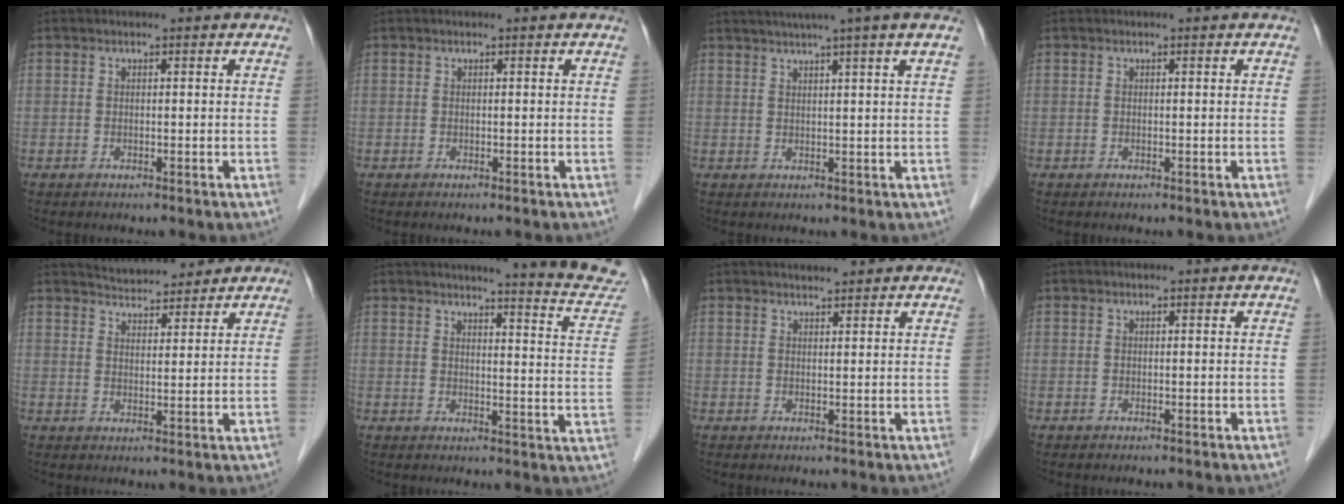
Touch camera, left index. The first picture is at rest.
{"total": 0.5, "force": [-0.4, 0.1, 0.3], "torque": [0.002, 0.000, -0.003]}
{"total": 8.4, "force": [6.2, -1.6, 5.4], "torque": [-0.076, 0.026, 0.075]}
{"total": 0.0}
{"total": 7.1, "force": [6.7, 1.9, 1.3], "torque": [-0.019, 0.018, 0.098]}
{"total": 13.3, "force": [12.5, -0.1, 4.6], "torque": [-0.044, -0.068, 0.123]}
{"total": 2.8, "force": [2.5, 0.6, 0.9], "torque": [-0.013, 0.016, 0.034]}
{"total": 0.0}